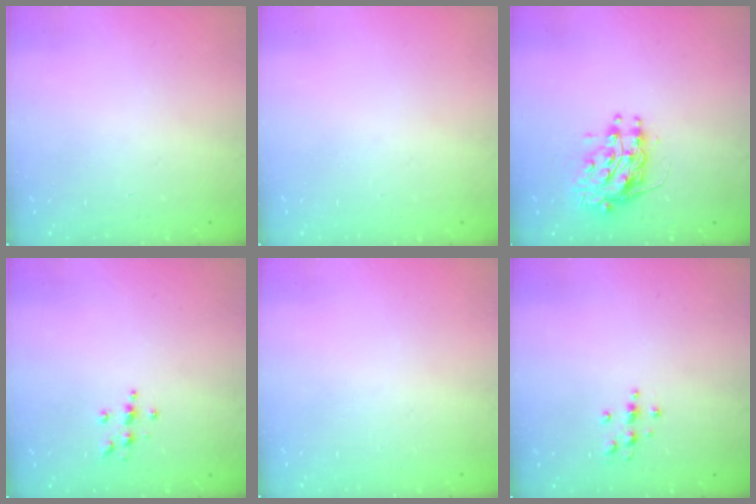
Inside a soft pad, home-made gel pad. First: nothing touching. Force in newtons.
{"total": 0.0}
{"total": 10.0, "press": 9.9, "slide": 0.8}
{"total": 4.3, "press": 4.3, "slide": 0.5}
{"total": 0.0}
{"total": 3.2, "press": 3.2, "slide": 0.5}